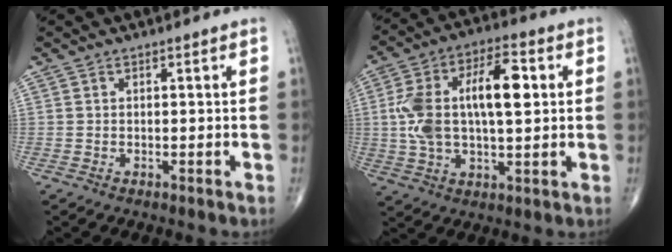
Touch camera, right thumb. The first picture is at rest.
{"total": 17.5, "force": [2.4, 8.2, 15.3], "torque": [-0.281, 0.024, 0.042]}